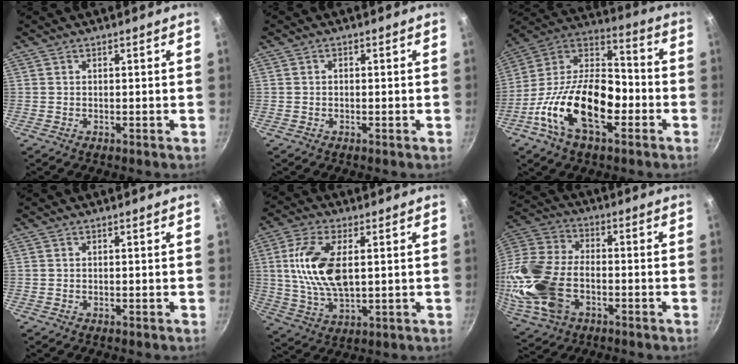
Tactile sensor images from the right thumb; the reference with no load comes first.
{"total": 0.8, "force": [-0.1, 0.6, 0.4], "torque": [-0.007, 0.006, -0.002]}
{"total": 22.7, "force": [-7.3, 12.4, 17.6], "torque": [-0.294, 0.054, -0.153]}
{"total": 0.0}
{"total": 13.2, "force": [2.1, 6.5, 11.3], "torque": [-0.217, -0.002, 0.042]}
{"total": 20.0, "force": [-5.2, 12.7, 14.5], "torque": [-0.315, 0.024, -0.104]}